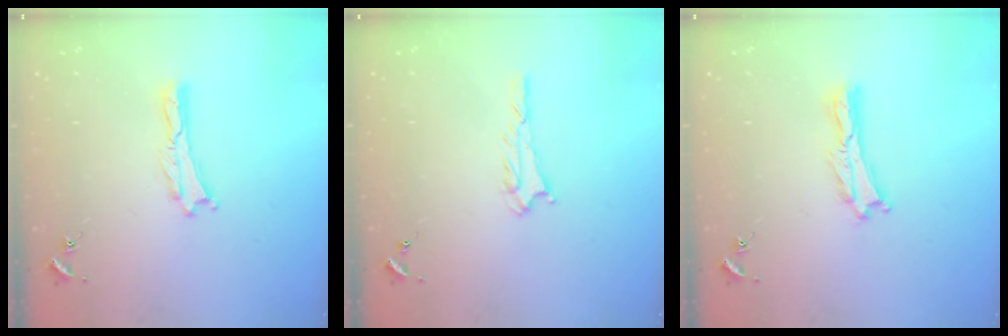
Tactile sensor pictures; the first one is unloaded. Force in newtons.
{"total": 1.6, "press": 1.6, "slide": 0.1}
{"total": 0.6, "press": 0.5, "slide": 0.2}